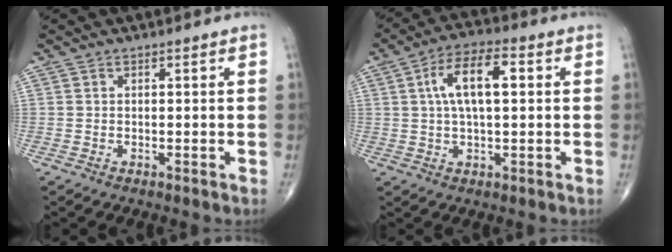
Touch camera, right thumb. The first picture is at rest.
{"total": 10.1, "force": [2.0, 4.2, 9.0], "torque": [-0.159, 0.020, 0.030]}